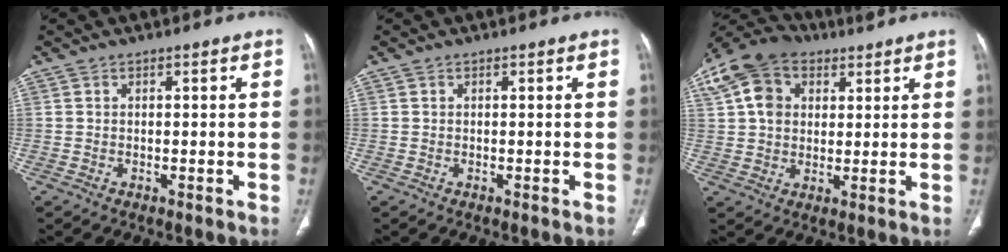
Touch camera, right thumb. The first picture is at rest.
{"total": 0.0}
{"total": 12.1, "force": [4.8, 8.6, 7.0], "torque": [-0.132, 0.012, 0.085]}